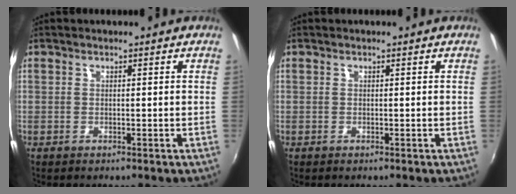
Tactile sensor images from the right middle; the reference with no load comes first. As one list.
[{"total": 0.0}]